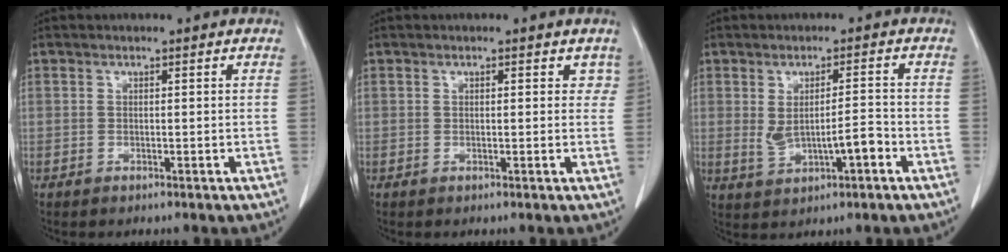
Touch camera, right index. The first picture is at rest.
{"total": 2.1, "force": [0.9, 1.3, 1.4], "torque": [-0.010, 0.007, 0.005]}
{"total": 5.9, "force": [-1.2, 1.7, 5.5], "torque": [-0.099, 0.008, -0.005]}